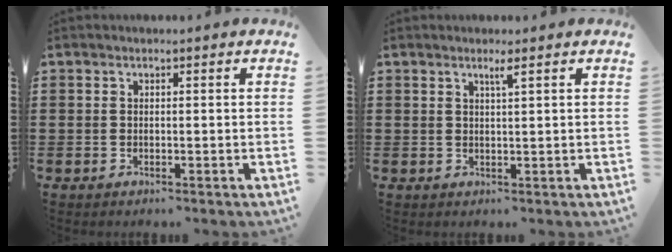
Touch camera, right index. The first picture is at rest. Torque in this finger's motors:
{"motor_torque": [0.31, -0.09, 0.04, 0.02]}